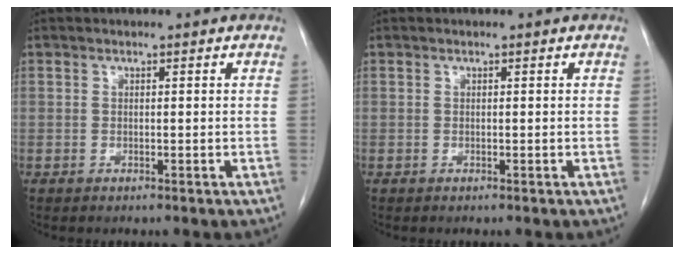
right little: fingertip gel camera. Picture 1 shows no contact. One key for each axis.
{"total": 0.0}